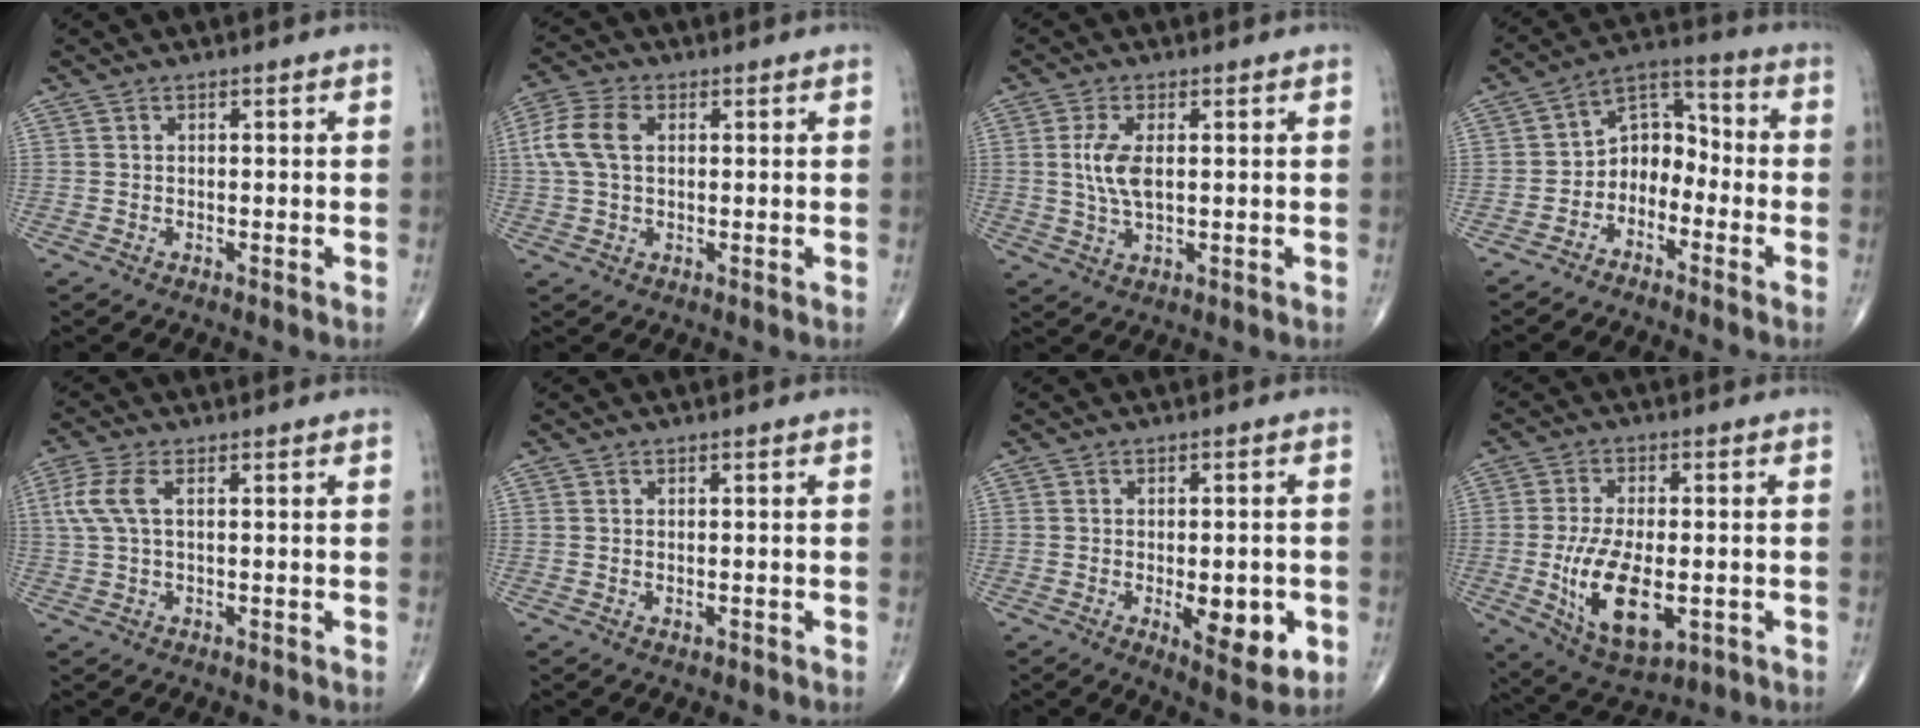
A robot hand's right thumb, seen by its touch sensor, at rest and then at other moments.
{"total": 7.9, "force": [1.4, 4.9, 6.0], "torque": [-0.145, 0.018, 0.026]}
{"total": 6.0, "force": [0.7, 2.7, 5.3], "torque": [-0.113, -0.003, 0.013]}
{"total": 8.5, "force": [-3.2, 6.2, 4.8], "torque": [-0.049, 0.062, -0.074]}
{"total": 5.5, "force": [1.2, 2.3, 4.8], "torque": [-0.138, 0.017, 0.025]}
{"total": 0.6, "force": [-0.3, 0.3, 0.4], "torque": [-0.005, 0.000, -0.003]}
{"total": 9.3, "force": [-2.4, 3.6, 8.2], "torque": [-0.095, -0.009, -0.026]}
{"total": 13.8, "force": [-2.9, 6.7, 11.7], "torque": [-0.208, -0.010, -0.037]}